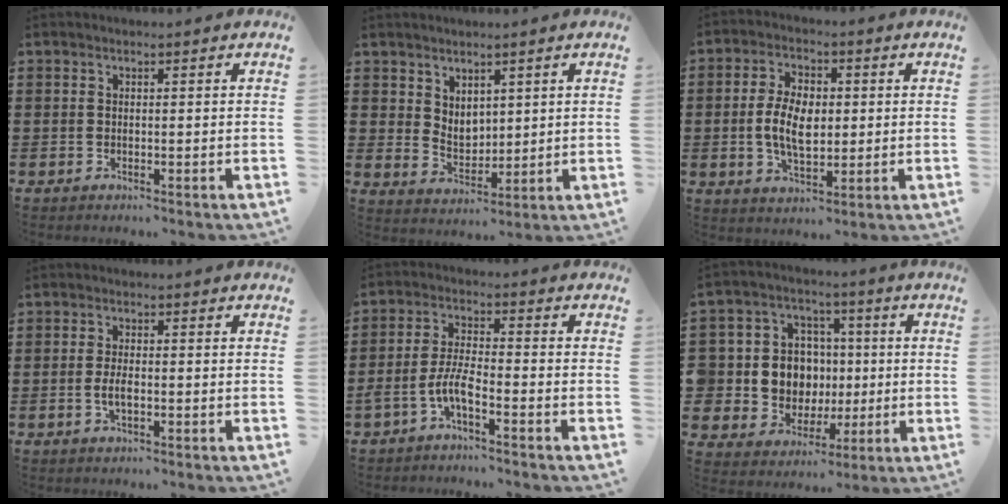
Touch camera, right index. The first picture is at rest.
{"total": 4.2, "force": [3.2, 2.6, 0.8], "torque": [-0.030, -0.002, 0.060]}
{"total": 7.5, "force": [-0.3, 4.4, 6.1], "torque": [-0.130, 0.002, -0.011]}
{"total": 2.7, "force": [-0.7, 0.9, 2.4], "torque": [-0.053, -0.002, -0.014]}
{"total": 5.6, "force": [-3.4, 1.0, 4.3], "torque": [-0.108, -0.010, -0.070]}
{"total": 9.8, "force": [0.0, 9.2, 3.6], "torque": [-0.102, 0.010, 0.011]}